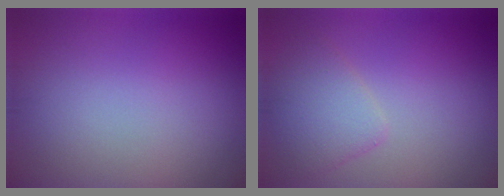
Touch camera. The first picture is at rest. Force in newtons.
{"total": 3.0, "press": 3.0, "slide": 0.2}